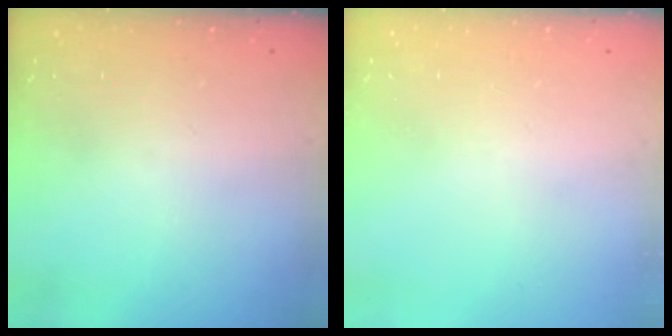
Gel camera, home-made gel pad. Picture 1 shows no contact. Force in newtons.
{"total": 0.0}